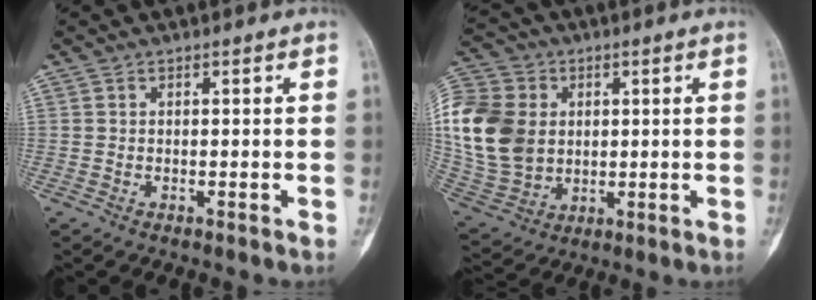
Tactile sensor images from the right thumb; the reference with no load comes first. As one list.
[{"total": 20.1, "force": [2.6, 15.9, 12.2], "torque": [-0.263, 0.004, 0.060]}]